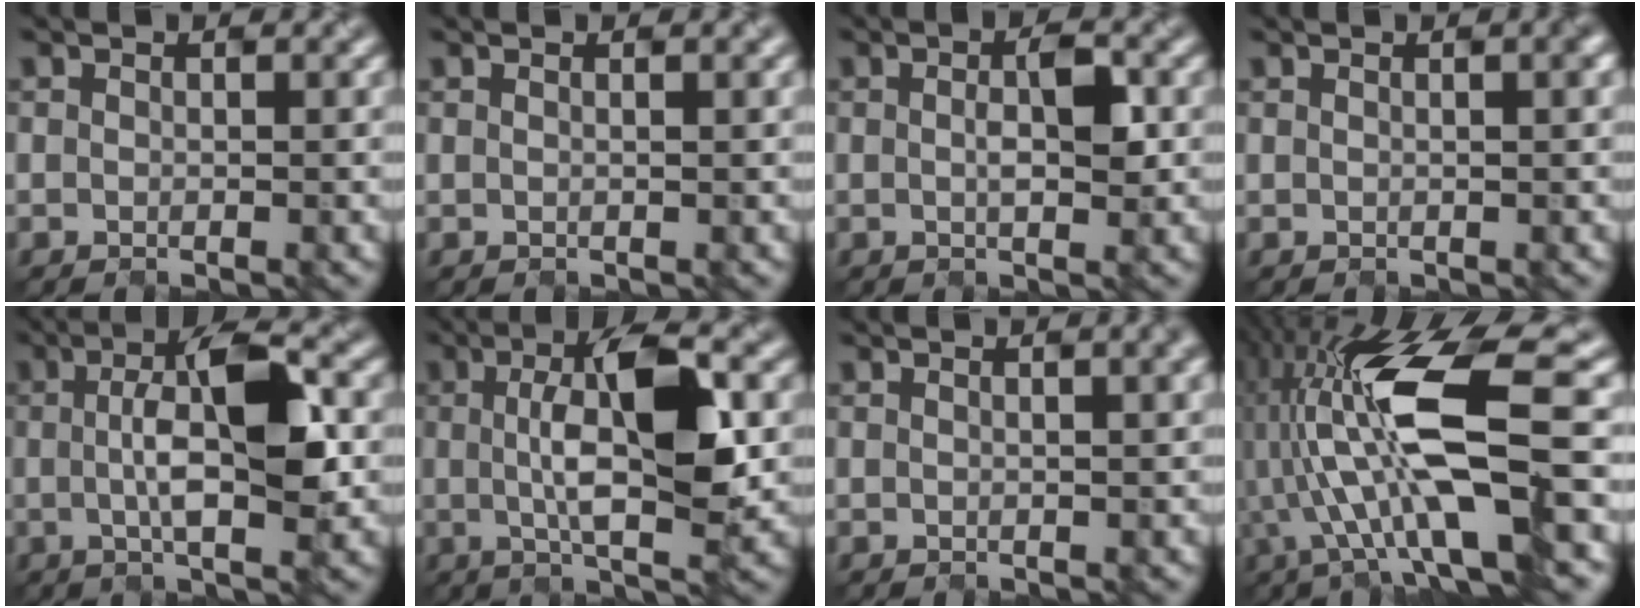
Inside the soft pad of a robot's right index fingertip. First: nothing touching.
{"total": 1.8, "force": [0.8, 0.9, 1.4], "torque": [-0.016, 0.019, 0.001]}
{"total": 2.5, "force": [-0.2, 0.3, 2.4], "torque": [-0.055, 0.002, 0.013]}
{"total": 3.3, "force": [1.2, 1.6, 2.7], "torque": [-0.015, 0.027, 0.006]}
{"total": 6.9, "force": [-0.2, 1.6, 6.7], "torque": [-0.117, 0.006, 0.010]}
{"total": 8.1, "force": [0.0, 2.0, 7.8], "torque": [-0.135, 0.002, 0.017]}
{"total": 5.1, "force": [2.3, 2.4, 3.9], "torque": [-0.026, 0.039, 0.017]}
{"total": 11.2, "force": [-1.6, 2.4, 10.8], "torque": [-0.219, 0.007, -0.011]}